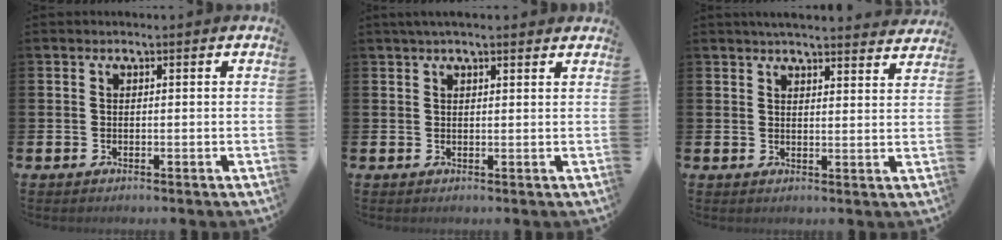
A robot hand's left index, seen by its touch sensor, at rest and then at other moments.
{"total": 2.2, "force": [2.0, 0.3, 0.9], "torque": [-0.017, 0.001, 0.036]}
{"total": 4.4, "force": [4.4, 0.2, 0.7], "torque": [-0.018, -0.022, 0.079]}